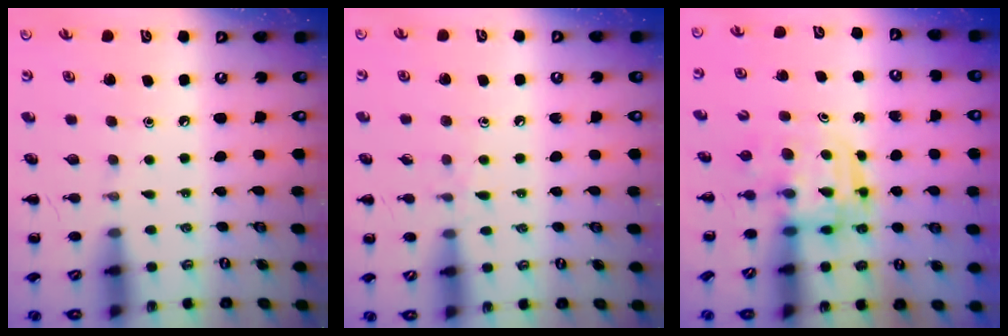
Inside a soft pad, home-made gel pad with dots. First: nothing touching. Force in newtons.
{"total": 6.6, "press": 6.3, "slide": 1.9}
{"total": 3.2, "press": 3.1, "slide": 0.3}